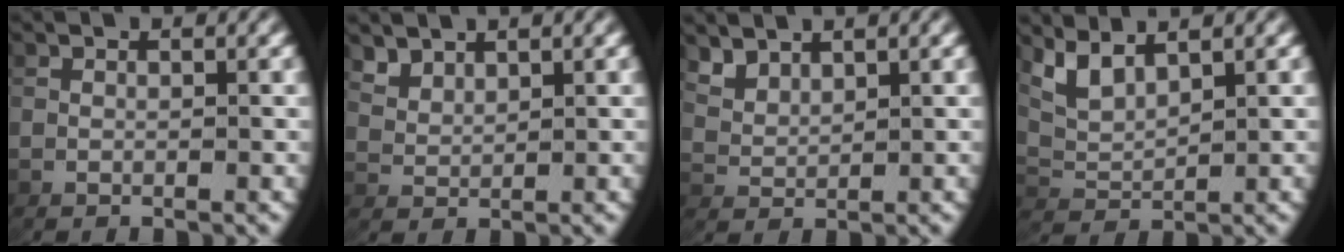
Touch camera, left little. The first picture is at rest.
{"total": 2.2, "force": [2.2, 0.2, 0.4], "torque": [-0.017, 0.002, 0.052]}
{"total": 2.3, "force": [2.1, 0.6, 0.6], "torque": [-0.024, 0.001, 0.050]}
{"total": 3.7, "force": [2.2, 2.0, 2.2], "torque": [-0.065, -0.004, 0.047]}